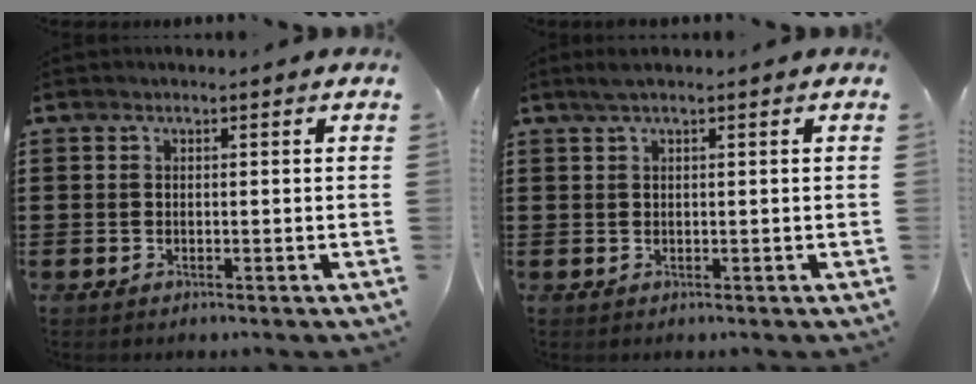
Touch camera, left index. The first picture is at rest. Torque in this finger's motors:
{"motor_torque": [0.63, -0.62, 0.12, 0.05]}